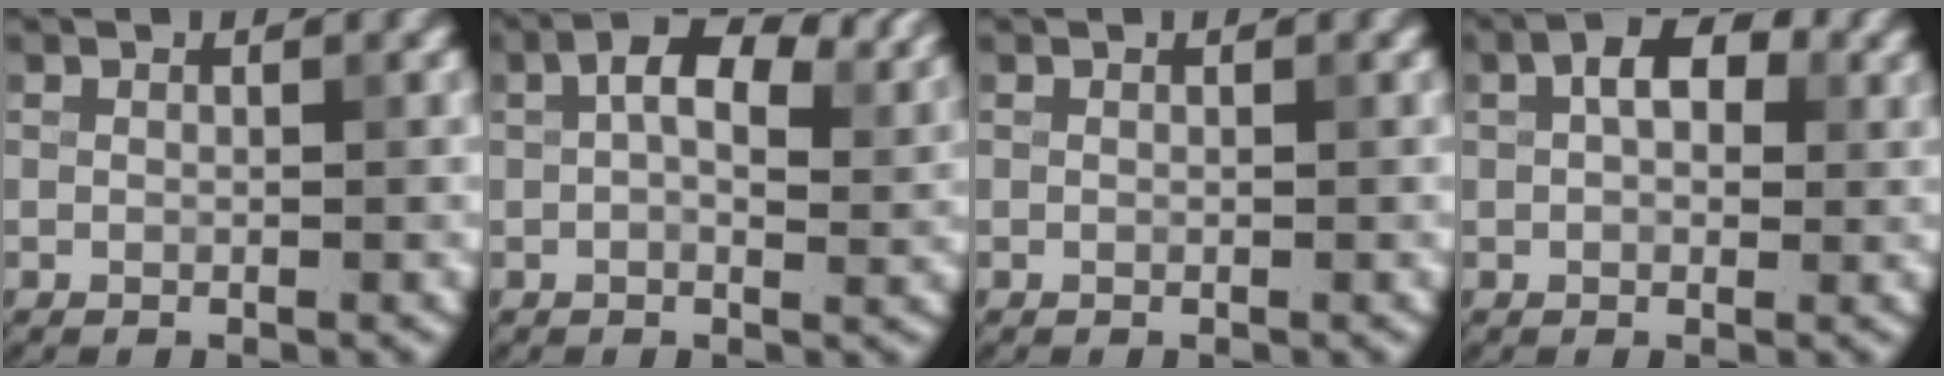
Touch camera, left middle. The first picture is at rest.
{"total": 6.3, "force": [2.2, 3.3, 4.9], "torque": [-0.074, 0.008, 0.024]}
{"total": 0.0}
{"total": 4.3, "force": [1.3, 2.5, 3.2], "torque": [-0.044, 0.010, 0.015]}